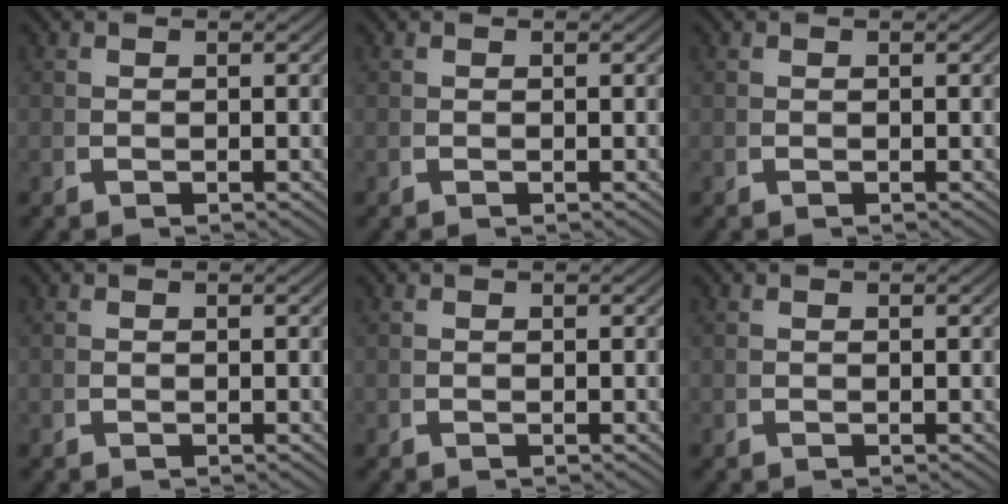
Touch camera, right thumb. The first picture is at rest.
{"total": 0.0}
{"total": 0.0}
{"total": 0.0}
{"total": 0.0}
{"total": 0.0}